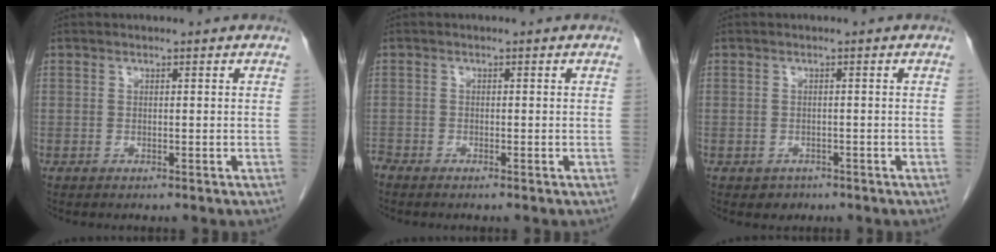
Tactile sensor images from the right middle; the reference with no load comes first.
{"total": 1.0, "force": [-1.0, 0.1, 0.1], "torque": [-0.005, -0.002, -0.018]}
{"total": 1.6, "force": [-0.9, 1.3, 0.2], "torque": [-0.005, 0.003, -0.009]}